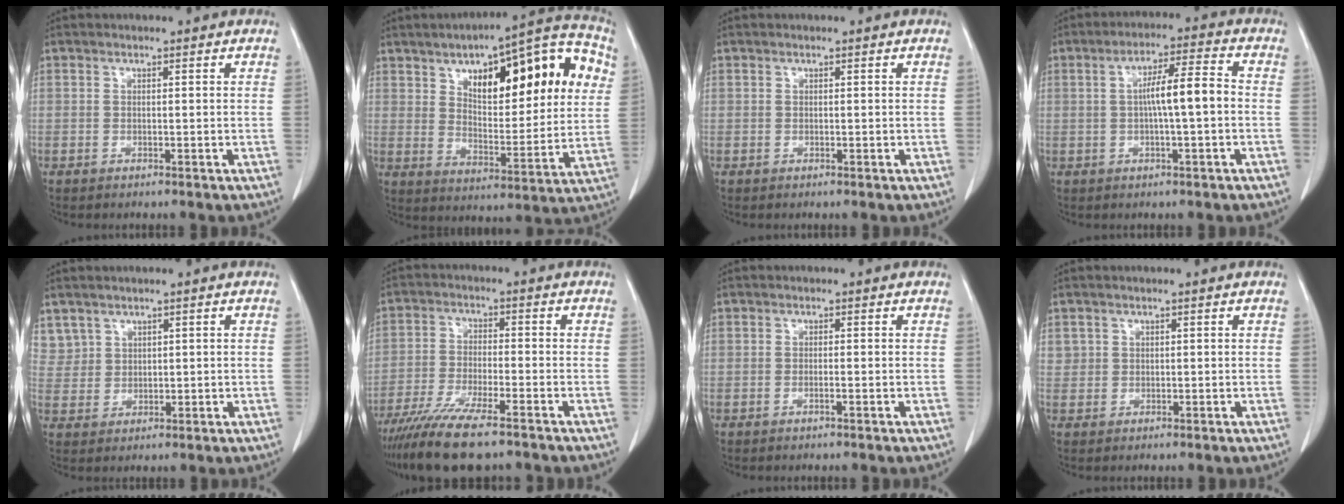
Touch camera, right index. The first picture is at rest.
{"total": 23.1, "force": [8.6, 7.9, 19.9], "torque": [-0.279, 0.035, 0.126]}
{"total": 0.0}
{"total": 6.8, "force": [-0.3, 0.6, 6.8], "torque": [-0.118, 0.016, -0.006]}
{"total": 3.9, "force": [2.5, 3.0, 0.0], "torque": [0.007, 0.006, 0.056]}
{"total": 12.2, "force": [-9.4, 1.6, 7.5], "torque": [-0.135, -0.031, -0.161]}
{"total": 0.7, "force": [-0.3, -0.1, 0.6], "torque": [-0.012, 0.001, -0.005]}
{"total": 1.5, "force": [0.6, 1.3, 0.1], "torque": [0.016, 0.004, 0.007]}